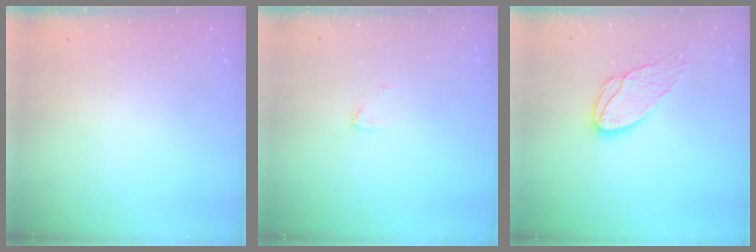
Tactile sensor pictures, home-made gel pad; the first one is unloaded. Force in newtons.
{"total": 3.5, "press": 3.5, "slide": 0.2}
{"total": 11.7, "press": 11.6, "slide": 0.9}